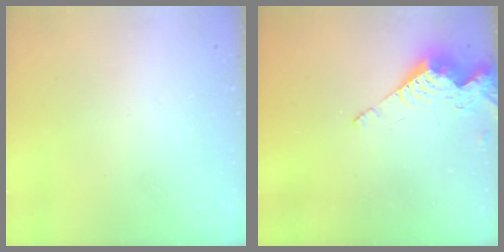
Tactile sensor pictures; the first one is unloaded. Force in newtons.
{"total": 9.0, "press": 9.0, "slide": 0.4}